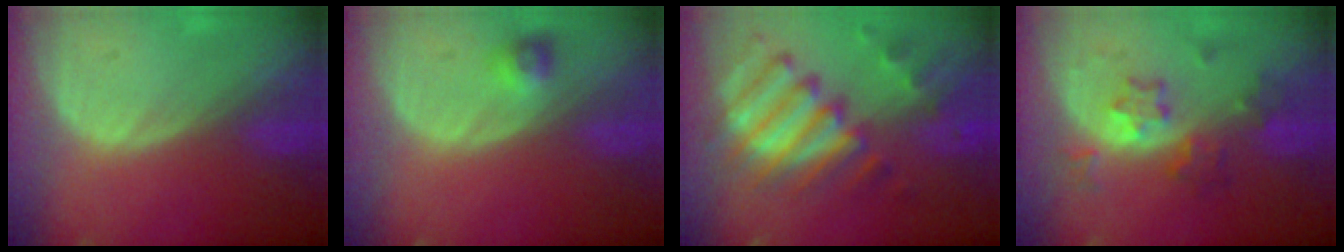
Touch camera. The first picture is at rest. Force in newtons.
{"total": 2.6, "press": 2.4, "slide": 1.0}
{"total": 11.4, "press": 9.9, "slide": 5.7}
{"total": 5.8, "press": 5.8, "slide": 0.8}